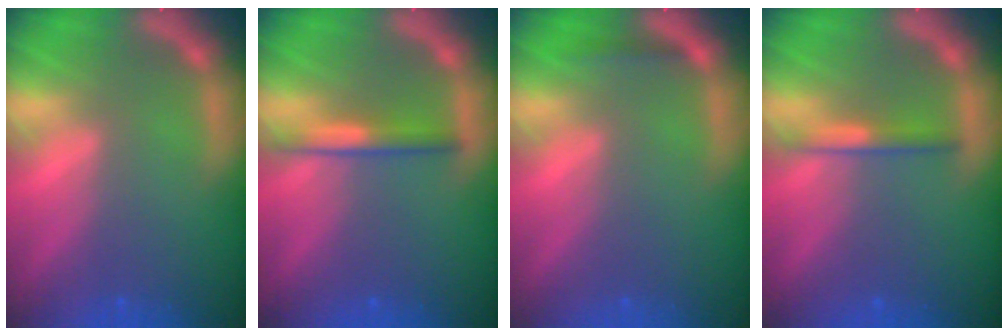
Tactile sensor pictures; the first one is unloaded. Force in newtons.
{"total": 2.5}
{"total": 0.9}
{"total": 2.0}